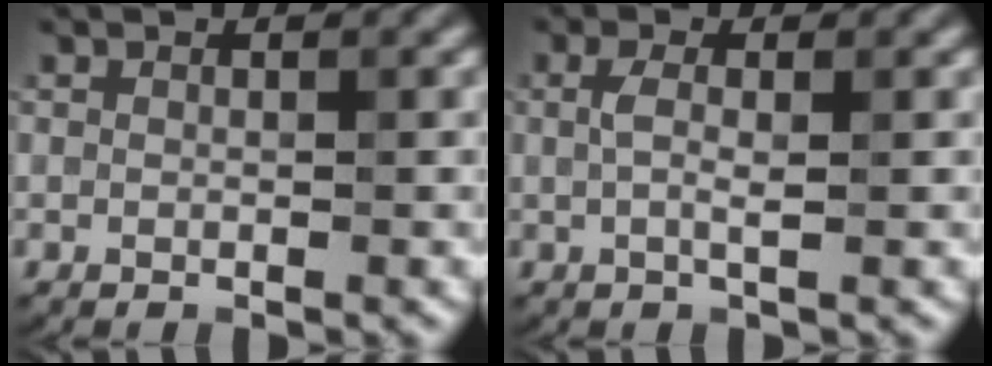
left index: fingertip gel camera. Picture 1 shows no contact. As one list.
[{"total": 1.9, "force": [0.2, 0.5, 1.8], "torque": [-0.040, 0.002, 0.001]}]